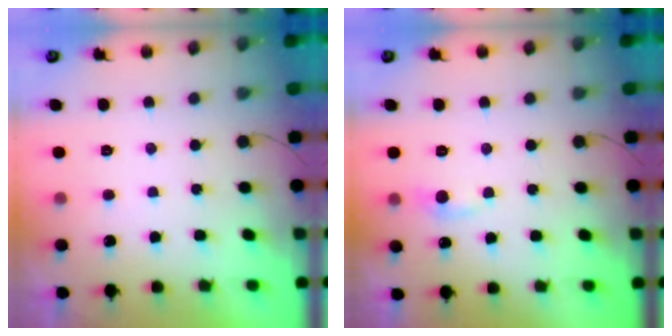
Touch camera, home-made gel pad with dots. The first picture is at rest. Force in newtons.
{"total": 4.9, "press": 4.9, "slide": 0.7}